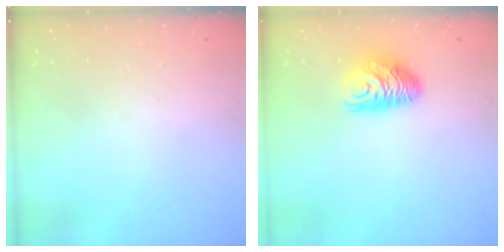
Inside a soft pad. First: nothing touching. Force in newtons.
{"total": 9.6, "press": 9.6, "slide": 0.3}